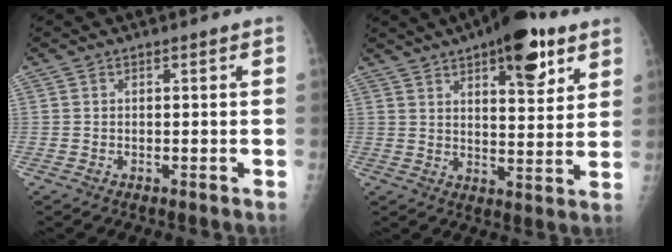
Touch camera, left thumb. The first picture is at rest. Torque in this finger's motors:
{"motor_torque": [1.97, 1.05, 1.33, -0.67, 0.11]}